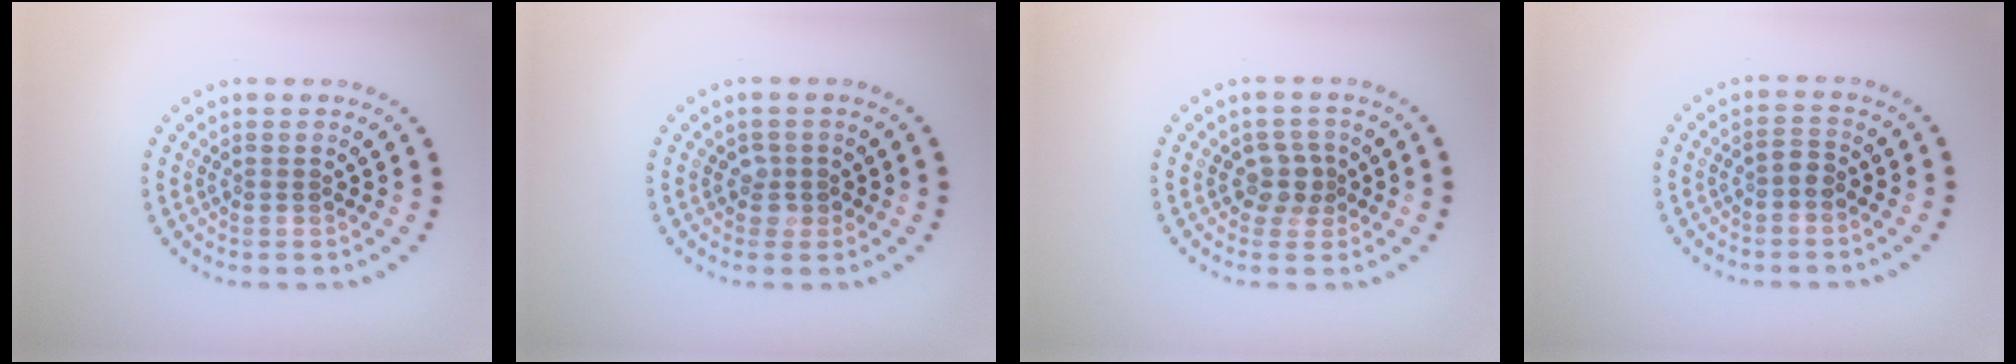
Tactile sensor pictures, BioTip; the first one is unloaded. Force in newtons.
{"total": 1.2, "press": 1.0, "slide": 0.6}
{"total": 2.1, "press": 1.8, "slide": 1.1}
{"total": 1.3, "press": 1.2, "slide": 0.5}